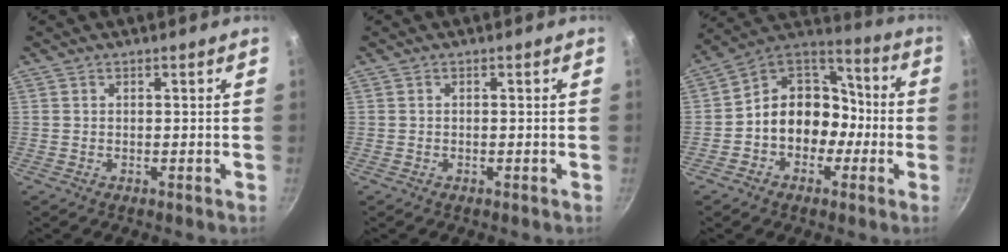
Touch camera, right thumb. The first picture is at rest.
{"total": 0.0}
{"total": 14.1, "force": [-3.1, 11.6, 7.4], "torque": [-0.058, 0.065, -0.068]}